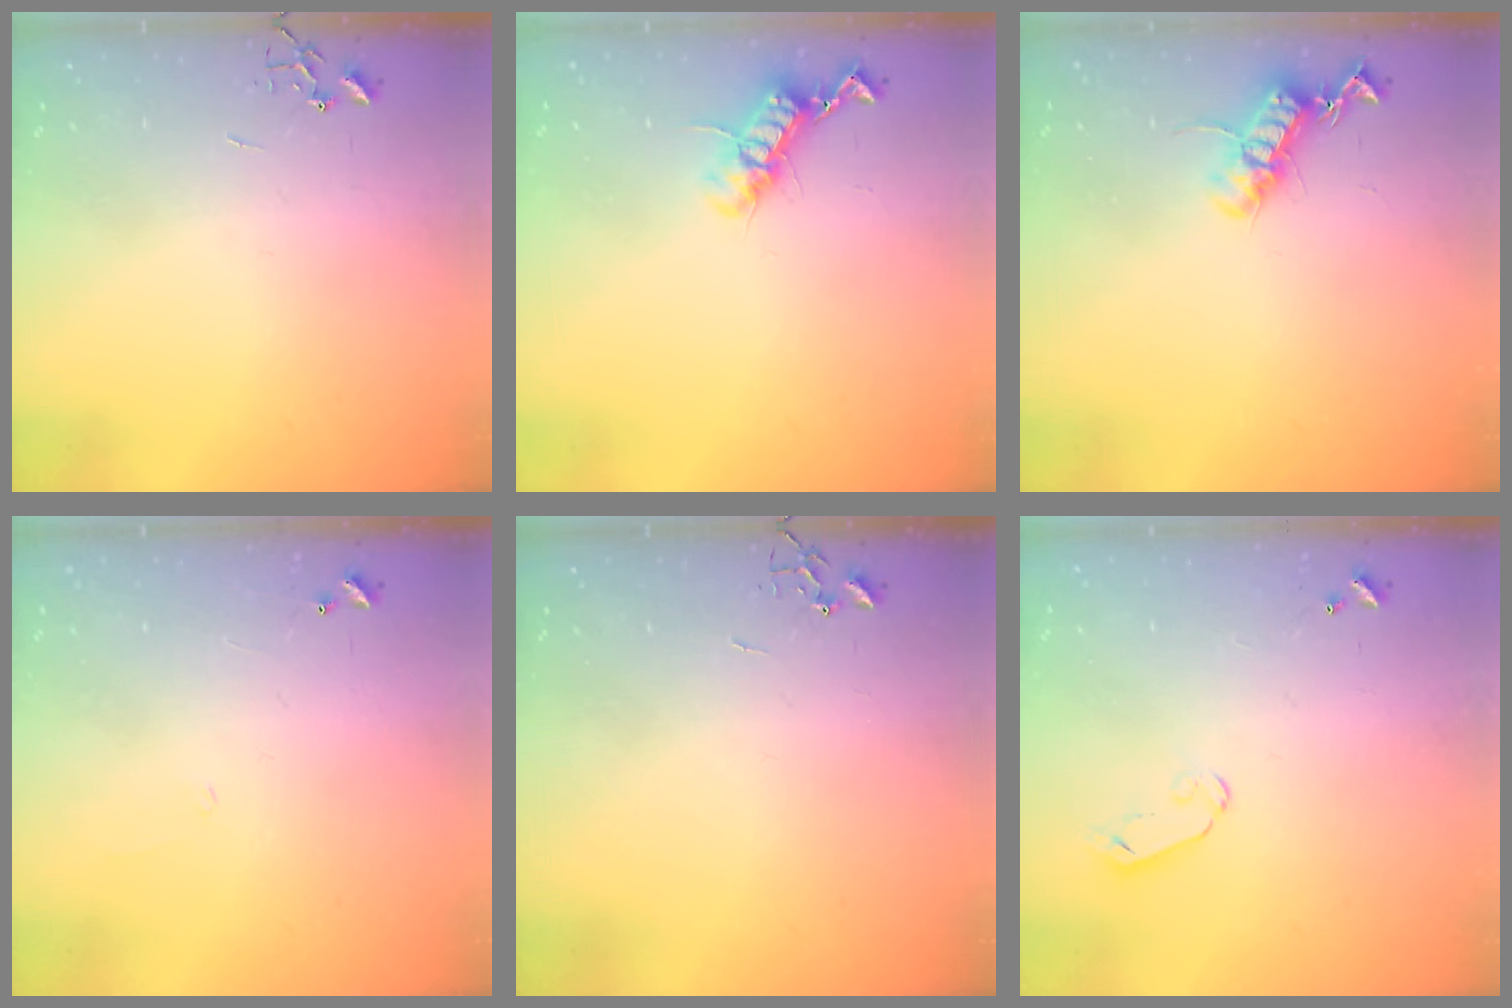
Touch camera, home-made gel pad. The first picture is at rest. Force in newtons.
{"total": 12.3, "press": 12.3, "slide": 0.6}
{"total": 12.9, "press": 12.9, "slide": 0.3}
{"total": 5.6, "press": 5.6, "slide": 0.4}
{"total": 0.0}
{"total": 4.0, "press": 4.0, "slide": 0.4}